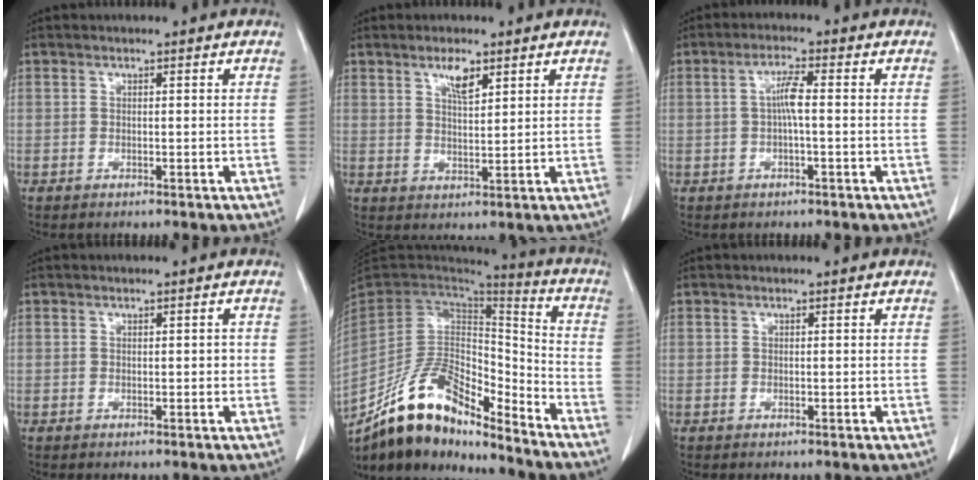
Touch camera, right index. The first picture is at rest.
{"total": 3.7, "force": [2.3, 0.9, 2.7], "torque": [-0.051, 0.000, 0.043]}
{"total": 3.5, "force": [0.0, 0.2, 3.5], "torque": [-0.067, 0.006, 0.001]}
{"total": 0.6, "force": [0.0, 0.4, 0.5], "torque": [-0.003, 0.004, 0.001]}
{"total": 16.1, "force": [-12.9, 6.1, 7.4], "torque": [-0.117, 0.051, -0.231]}
{"total": 0.0}